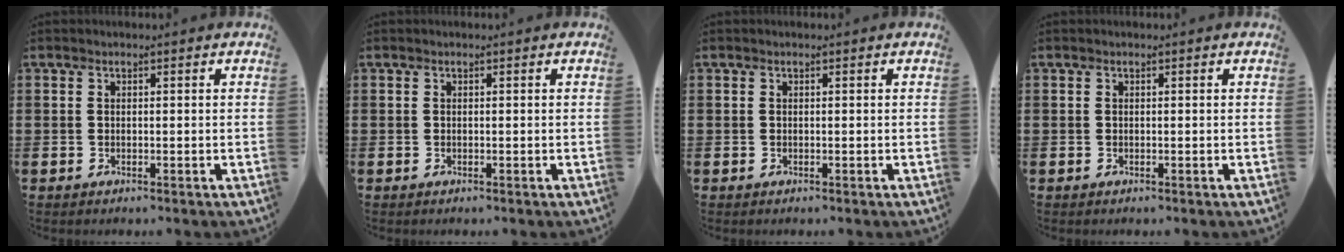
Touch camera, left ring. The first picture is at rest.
{"total": 0.0}
{"total": 0.0}
{"total": 0.0}